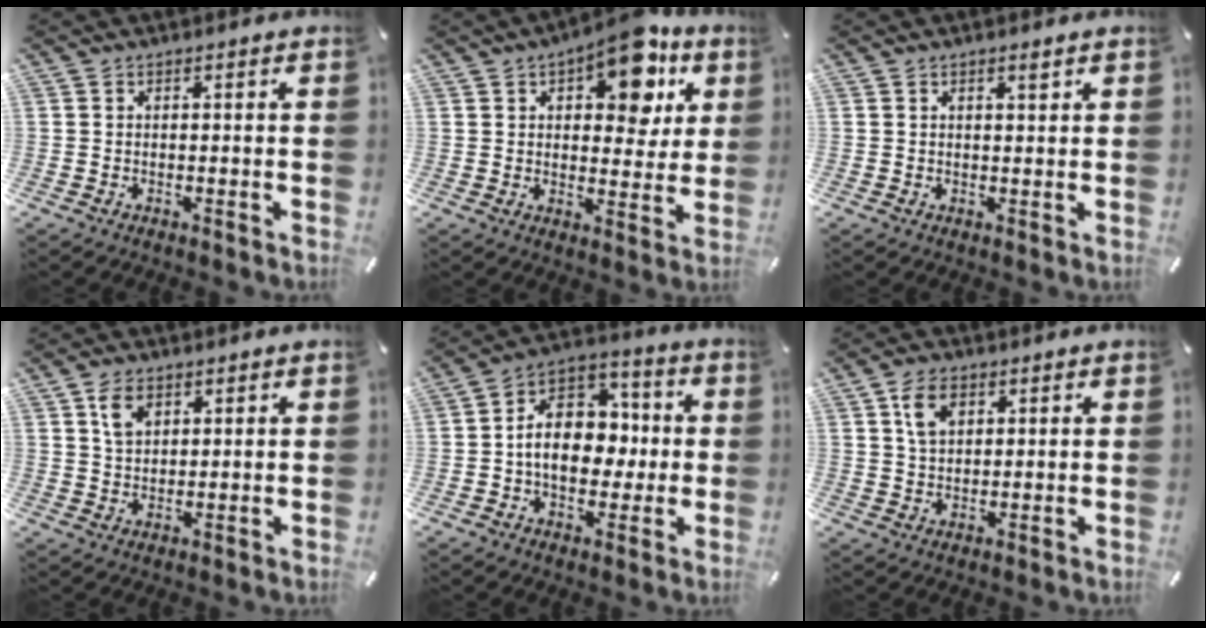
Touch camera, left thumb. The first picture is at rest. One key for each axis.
{"total": 13.6, "fx": 7.8, "fy": 6.9, "fz": 8.8, "tx": -0.107, "ty": -0.043, "tz": 0.130}
{"total": 1.3, "fx": 1.0, "fy": 0.3, "fz": 0.9, "tx": -0.018, "ty": -0.001, "tz": 0.017}
{"total": 5.0, "fx": 2.5, "fy": 3.5, "fz": 2.5, "tx": -0.042, "ty": 0.000, "tz": 0.043}
{"total": 12.7, "fx": -1.3, "fy": 10.0, "fz": 7.7, "tx": -0.131, "ty": 0.009, "tz": -0.020}
{"total": 6.1, "fx": 2.5, "fy": 4.3, "fz": 3.6, "tx": -0.064, "ty": 0.003, "tz": 0.044}